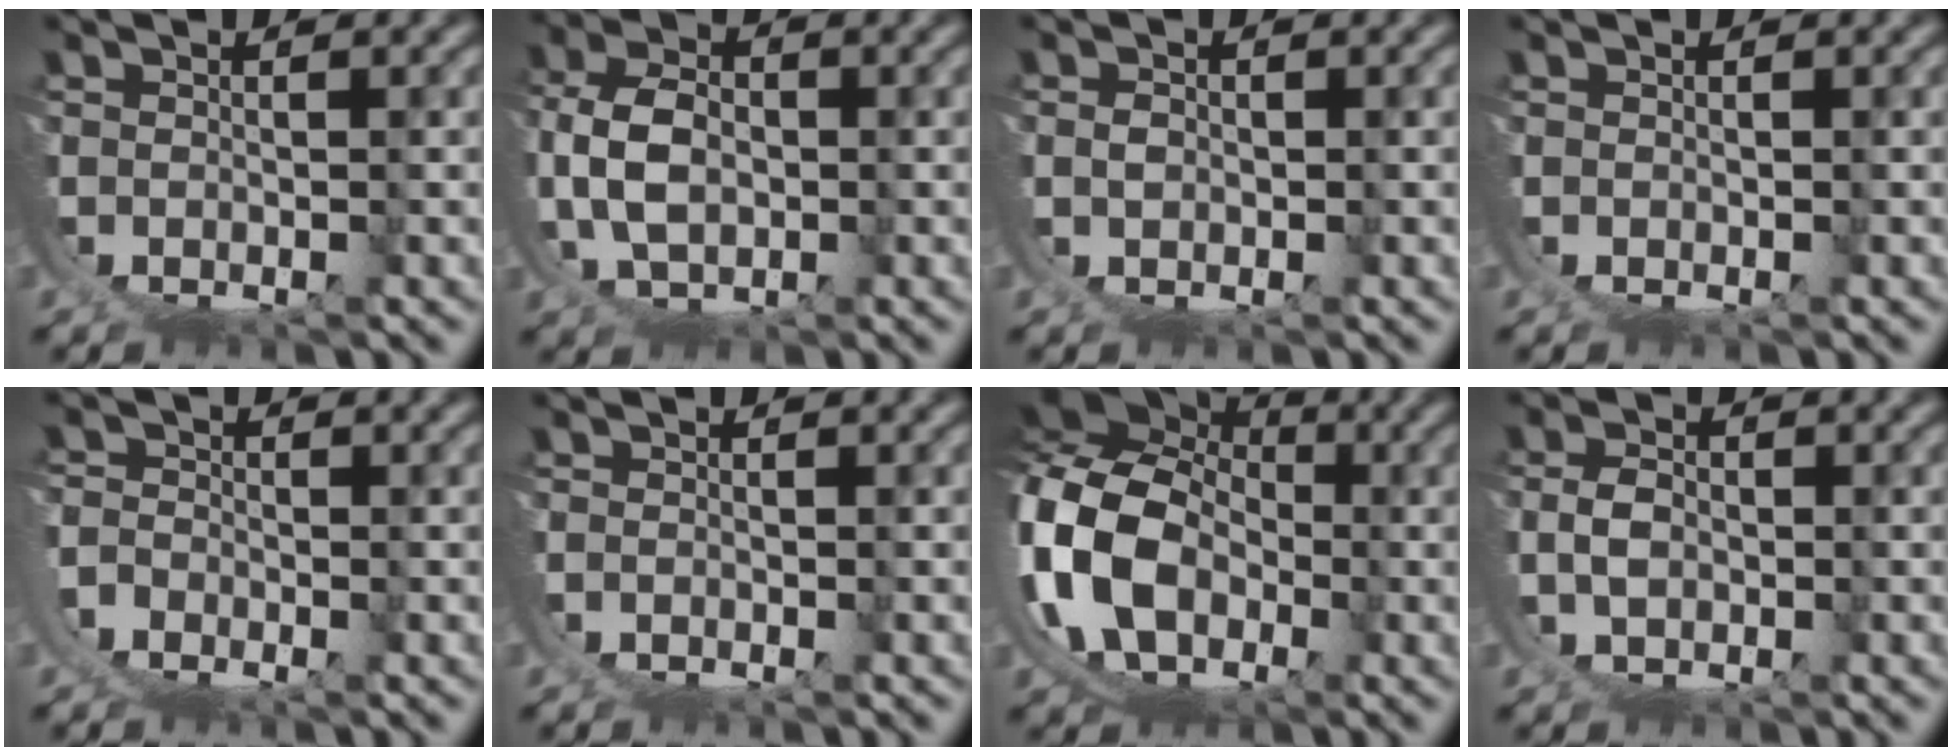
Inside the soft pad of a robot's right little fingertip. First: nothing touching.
{"total": 6.0, "force": [3.2, 3.1, 4.1], "torque": [-0.091, -0.003, 0.060]}
{"total": 1.4, "force": [0.9, 1.0, 0.5], "torque": [-0.016, 0.002, 0.012]}
{"total": 0.0}
{"total": 4.6, "force": [0.2, 4.2, 1.8], "torque": [-0.061, -0.016, 0.000]}
{"total": 0.8, "force": [-0.1, 0.7, 0.4], "torque": [-0.012, -0.001, -0.003]}
{"total": 15.7, "force": [2.1, 12.8, 8.9], "torque": [-0.235, -0.040, 0.040]}
{"total": 3.5, "force": [1.6, 2.2, 2.1], "torque": [-0.055, -0.001, 0.029]}